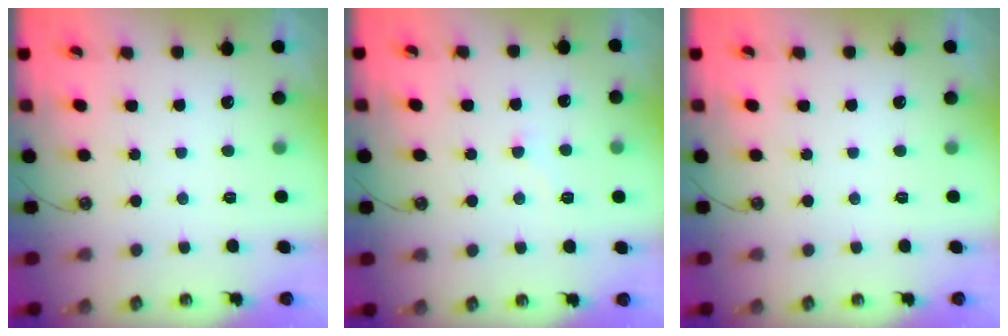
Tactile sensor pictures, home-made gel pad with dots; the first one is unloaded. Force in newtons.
{"total": 3.9, "press": 3.9, "slide": 0.4}
{"total": 0.0}